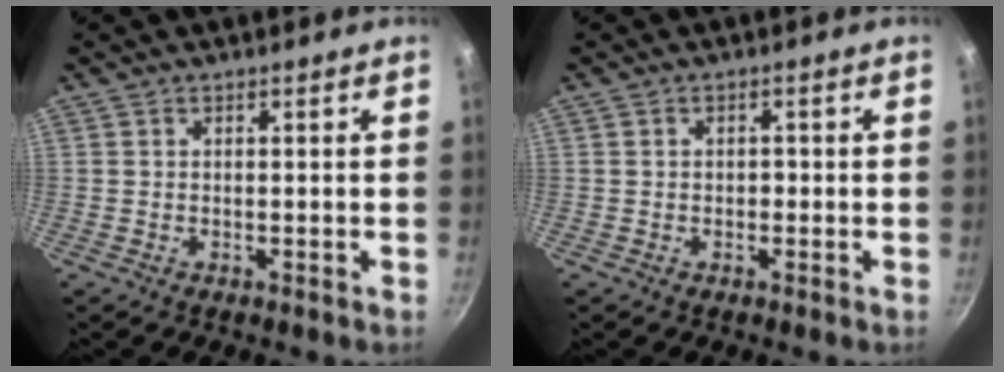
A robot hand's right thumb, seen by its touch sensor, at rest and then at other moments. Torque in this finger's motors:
{"motor_torque": [0.19, -0.42, -0.28, 0.05, 0.07]}